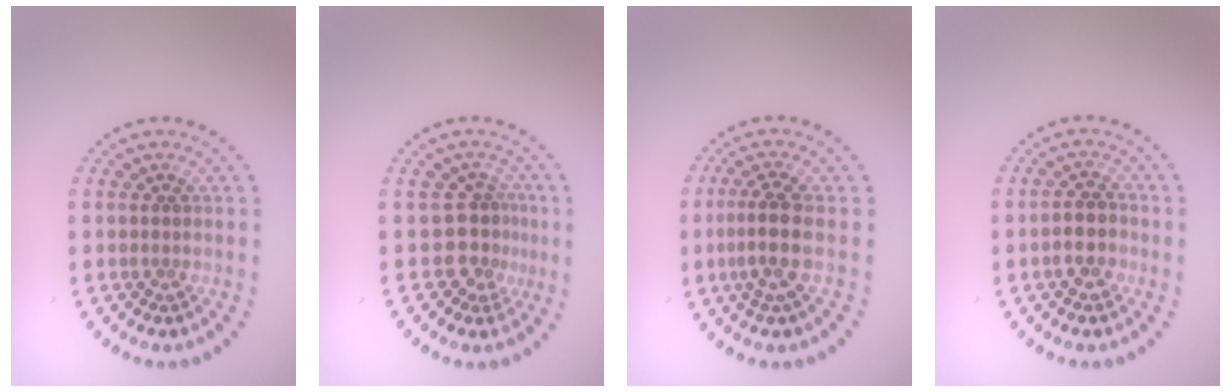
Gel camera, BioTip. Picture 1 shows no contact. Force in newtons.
{"total": 2.9, "press": 2.0, "slide": 2.1}
{"total": 3.0, "press": 2.3, "slide": 1.8}
{"total": 2.4, "press": 2.3, "slide": 0.8}